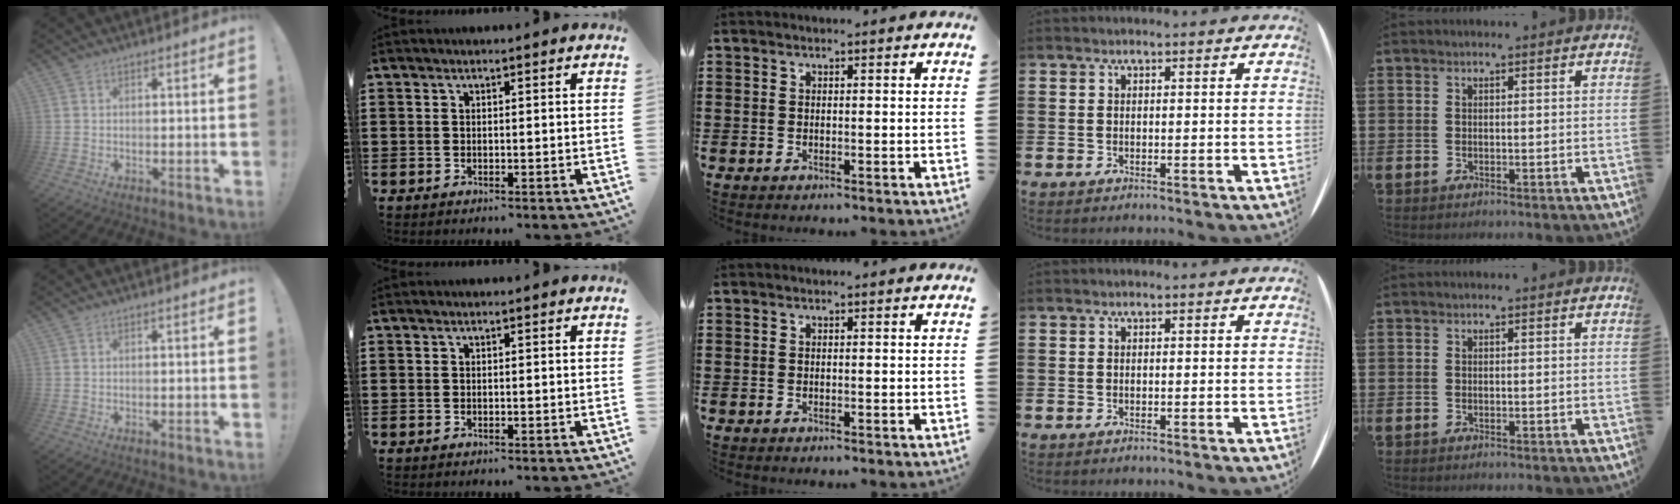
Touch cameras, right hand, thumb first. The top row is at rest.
{}